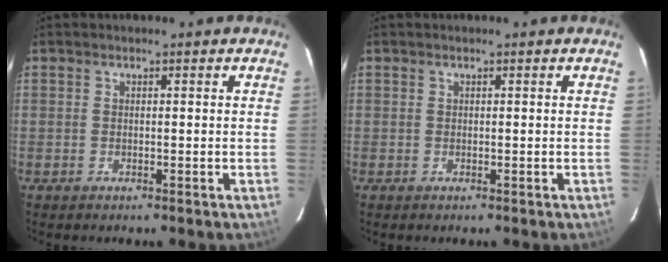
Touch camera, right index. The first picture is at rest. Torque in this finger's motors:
{"motor_torque": [0.09, 0.06, 0.06, 0.00]}